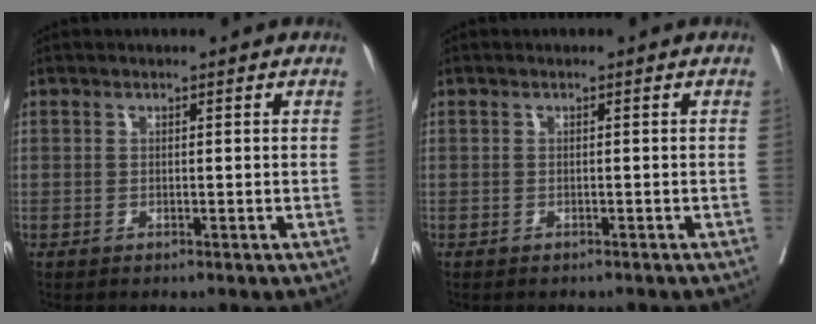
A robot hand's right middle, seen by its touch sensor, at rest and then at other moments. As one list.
[{"total": 1.2, "force": [-1.1, 0.3, 0.3], "torque": [-0.013, -0.004, -0.017]}]